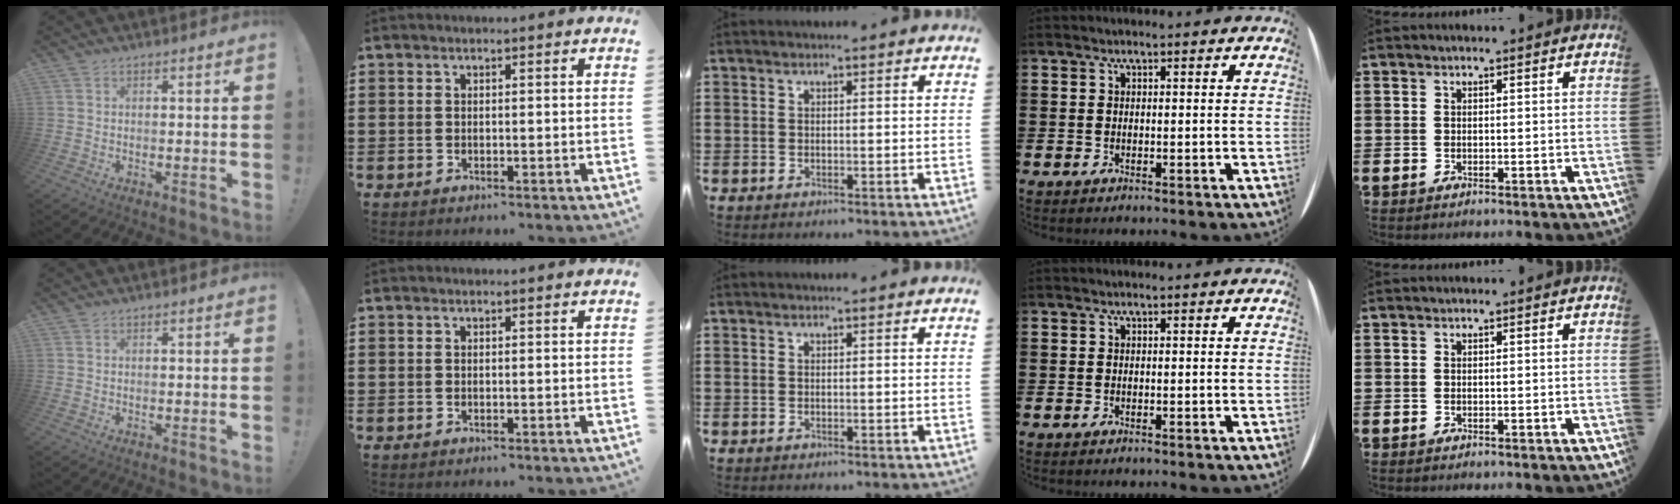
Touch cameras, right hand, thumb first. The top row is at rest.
{}